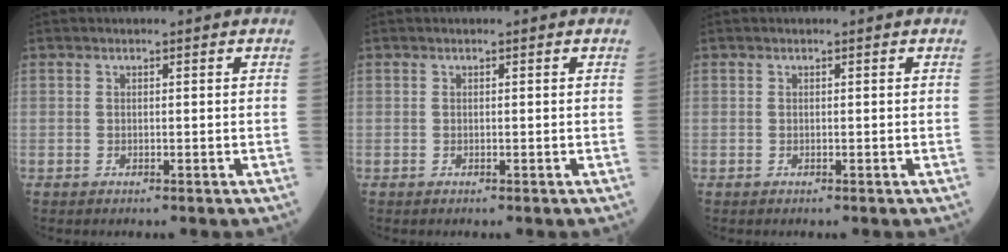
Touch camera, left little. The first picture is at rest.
{"total": 0.0}
{"total": 0.0}